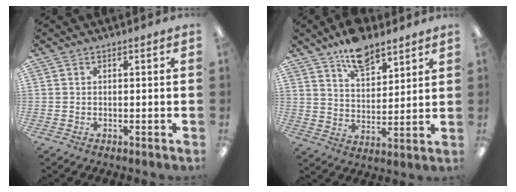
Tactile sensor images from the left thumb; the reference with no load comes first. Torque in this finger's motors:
{"motor_torque": [1.67, 0.98, 1.45, -1.09, 0.08]}